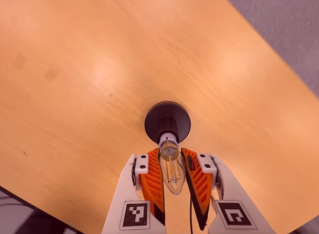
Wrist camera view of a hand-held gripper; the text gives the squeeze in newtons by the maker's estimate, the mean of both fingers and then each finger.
{"total": 16.8, "left": 15.8, "right": 17.8}